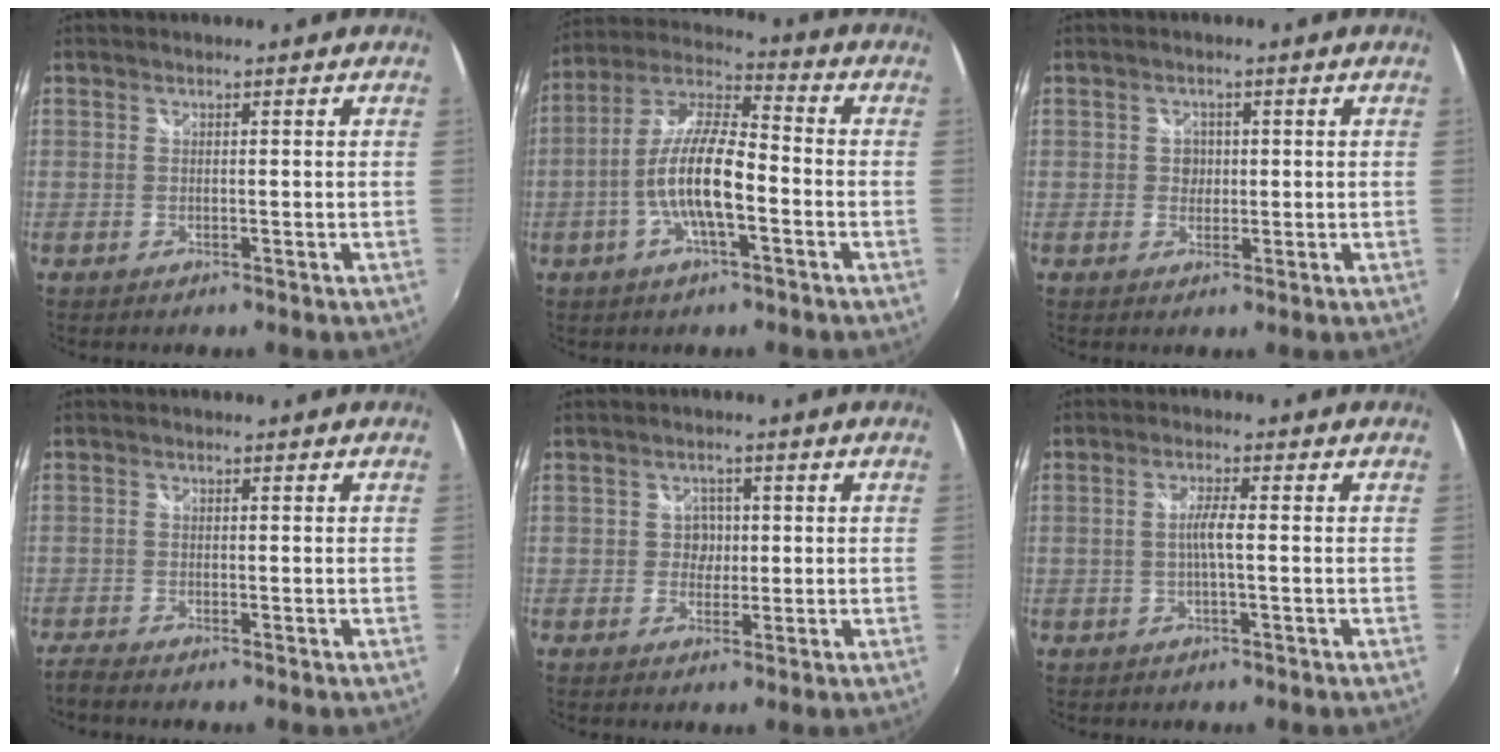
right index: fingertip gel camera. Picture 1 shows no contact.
{"total": 12.0, "force": [-3.6, 3.4, 10.9], "torque": [-0.226, 0.004, -0.069]}
{"total": 2.2, "force": [0.0, 2.1, 0.6], "torque": [-0.004, 0.004, -0.004]}
{"total": 2.3, "force": [-2.2, 0.1, 0.6], "torque": [-0.025, -0.009, -0.043]}
{"total": 2.6, "force": [-0.2, 2.6, 0.5], "torque": [-0.005, 0.007, -0.006]}
{"total": 1.7, "force": [-0.3, 0.0, 1.6], "torque": [-0.030, 0.002, -0.009]}